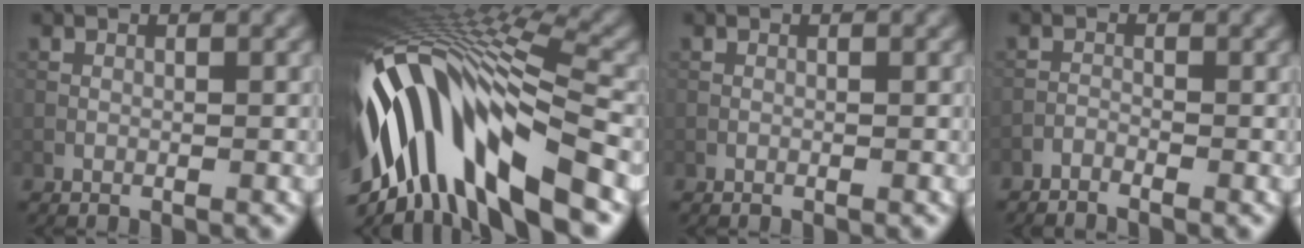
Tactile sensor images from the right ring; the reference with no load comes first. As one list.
[{"total": 15.2, "force": [-4.0, 6.4, 13.2], "torque": [-0.250, 0.009, -0.056]}, {"total": 0.0}, {"total": 1.0, "force": [-1.0, 0.2, 0.1], "torque": [-0.004, 0.001, -0.021]}]